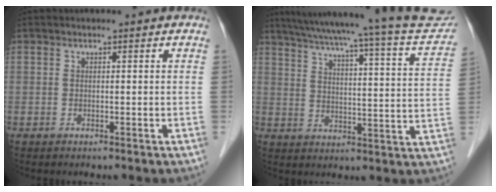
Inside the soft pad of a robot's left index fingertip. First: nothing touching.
{"total": 26.9, "force": [24.4, 0.6, 11.5], "torque": [-0.176, -0.056, 0.302]}